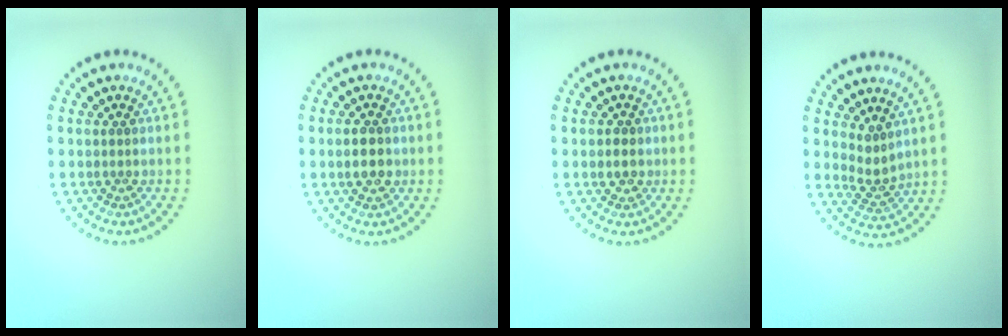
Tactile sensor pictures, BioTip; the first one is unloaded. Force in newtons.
{"total": 2.6, "press": 2.6, "slide": 0.1}
{"total": 1.6, "press": 1.4, "slide": 0.6}
{"total": 2.2, "press": 1.7, "slide": 1.4}